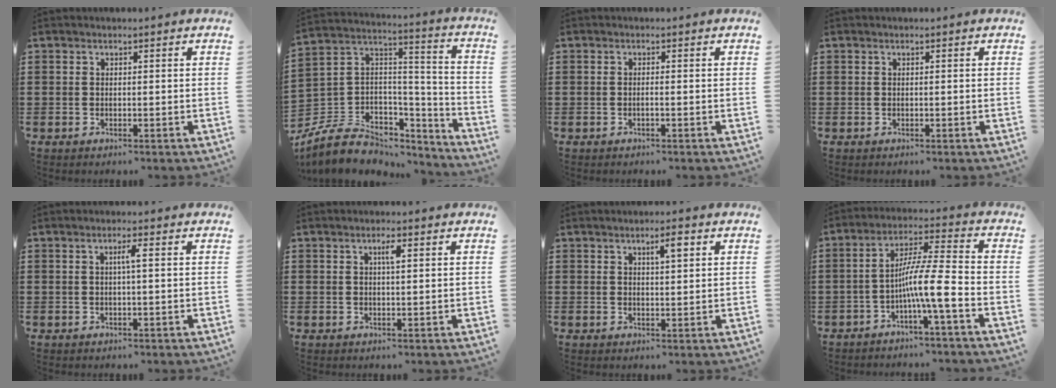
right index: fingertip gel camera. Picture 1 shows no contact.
{"total": 8.4, "force": [-5.3, 6.0, 2.4], "torque": [-0.060, 0.009, -0.094]}
{"total": 0.7, "force": [-0.3, -0.1, 0.6], "torque": [-0.011, -0.002, -0.006]}
{"total": 0.0}
{"total": 2.0, "force": [0.2, -0.1, 2.0], "torque": [-0.038, 0.000, 0.000]}
{"total": 1.9, "force": [0.7, 0.3, 1.8], "torque": [-0.028, 0.001, 0.007]}
{"total": 3.0, "force": [1.3, 0.7, 2.6], "torque": [-0.036, 0.001, 0.016]}
{"total": 9.5, "force": [-3.3, 0.7, 8.9], "torque": [-0.159, -0.003, -0.061]}